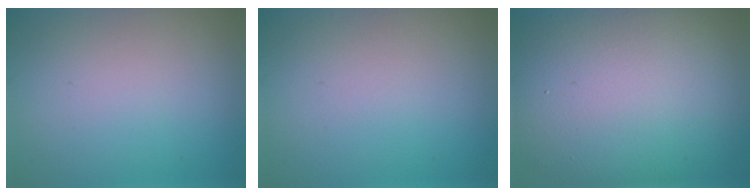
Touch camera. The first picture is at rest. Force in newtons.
{"total": 0.0}
{"total": 14.9, "press": 14.9, "slide": 1.1}